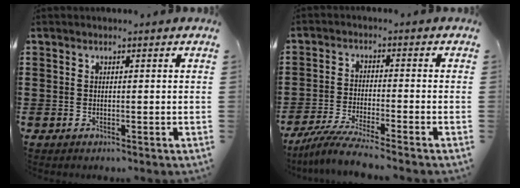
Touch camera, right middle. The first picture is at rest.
{"total": 5.0, "force": [-4.5, -0.3, 2.3], "torque": [-0.059, -0.020, -0.090]}